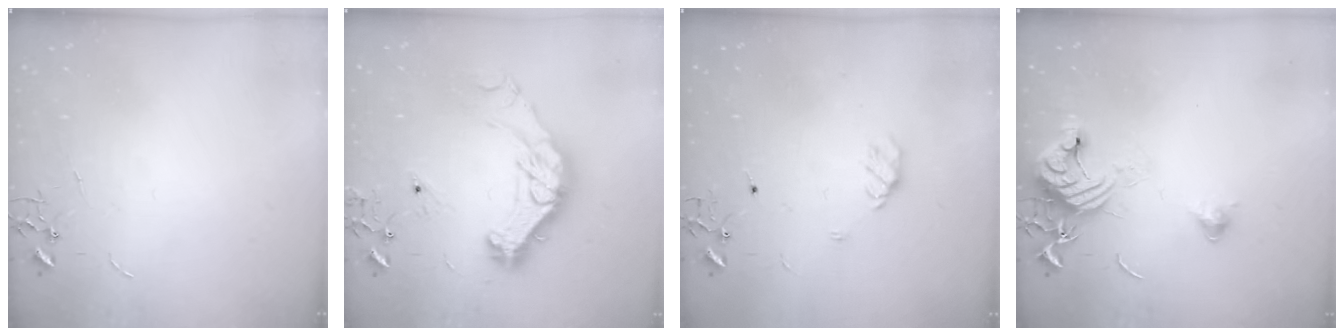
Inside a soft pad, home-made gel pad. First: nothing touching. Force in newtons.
{"total": 17.8, "press": 17.7, "slide": 1.8}
{"total": 6.9, "press": 6.9, "slide": 0.7}
{"total": 12.8, "press": 12.7, "slide": 1.6}